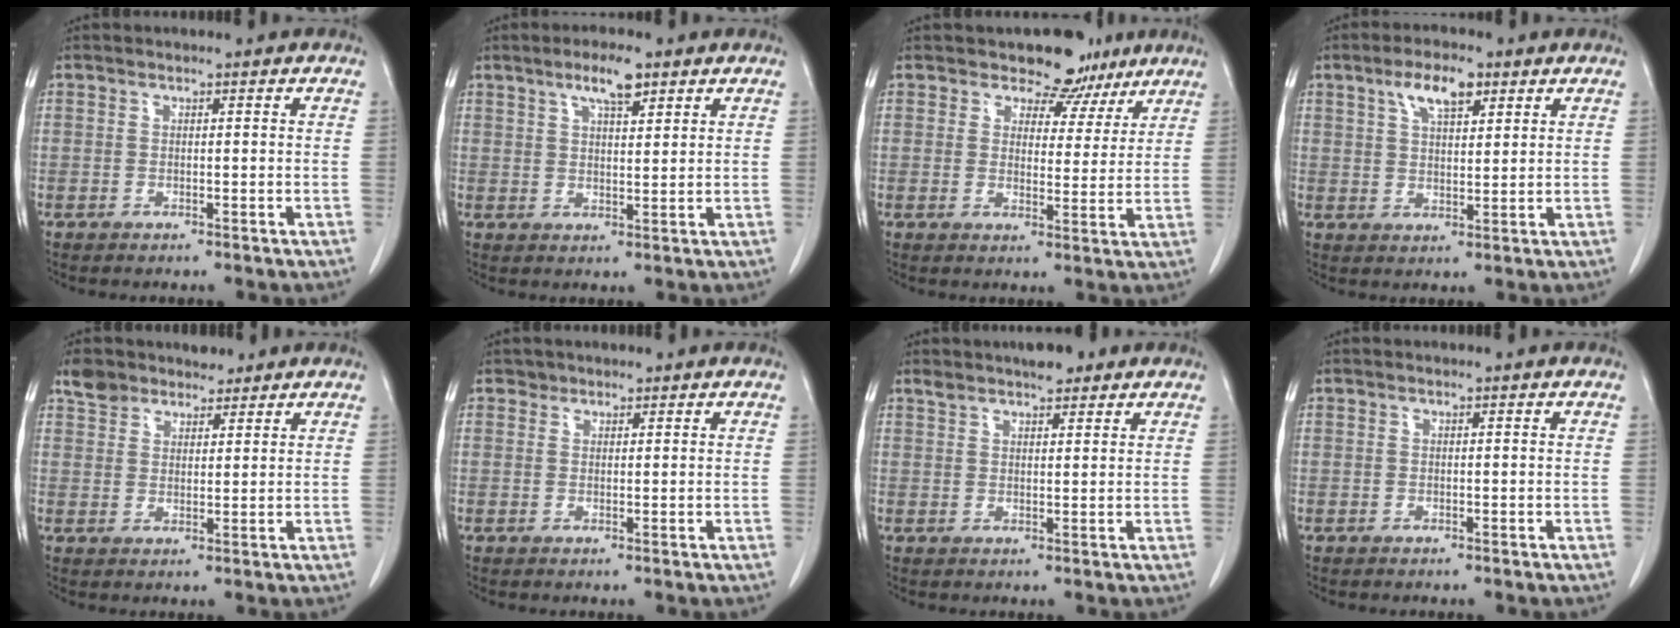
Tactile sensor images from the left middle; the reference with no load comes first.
{"total": 5.1, "force": [3.2, 1.1, 3.8], "torque": [-0.069, 0.005, 0.054]}
{"total": 6.5, "force": [5.1, 3.9, 1.1], "torque": [-0.002, -0.006, 0.064]}
{"total": 6.0, "force": [3.4, 2.2, 4.4], "torque": [-0.084, 0.010, 0.060]}
{"total": 5.2, "force": [4.2, 2.9, 0.9], "torque": [-0.016, 0.017, 0.078]}
{"total": 1.1, "force": [0.8, 0.7, -0.2], "torque": [0.008, 0.002, 0.010]}
{"total": 4.6, "force": [3.6, 1.2, 2.5], "torque": [-0.043, 0.013, 0.058]}
{"total": 0.0}